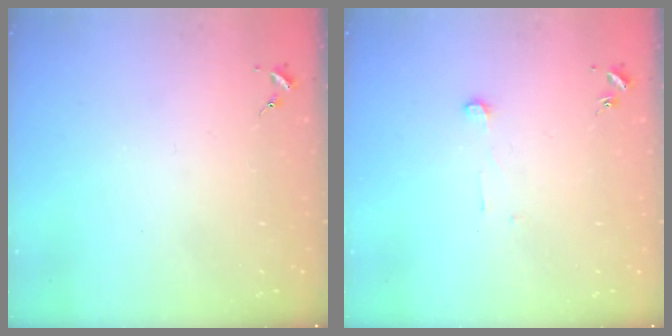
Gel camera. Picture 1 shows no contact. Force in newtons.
{"total": 3.7, "press": 3.7, "slide": 0.3}